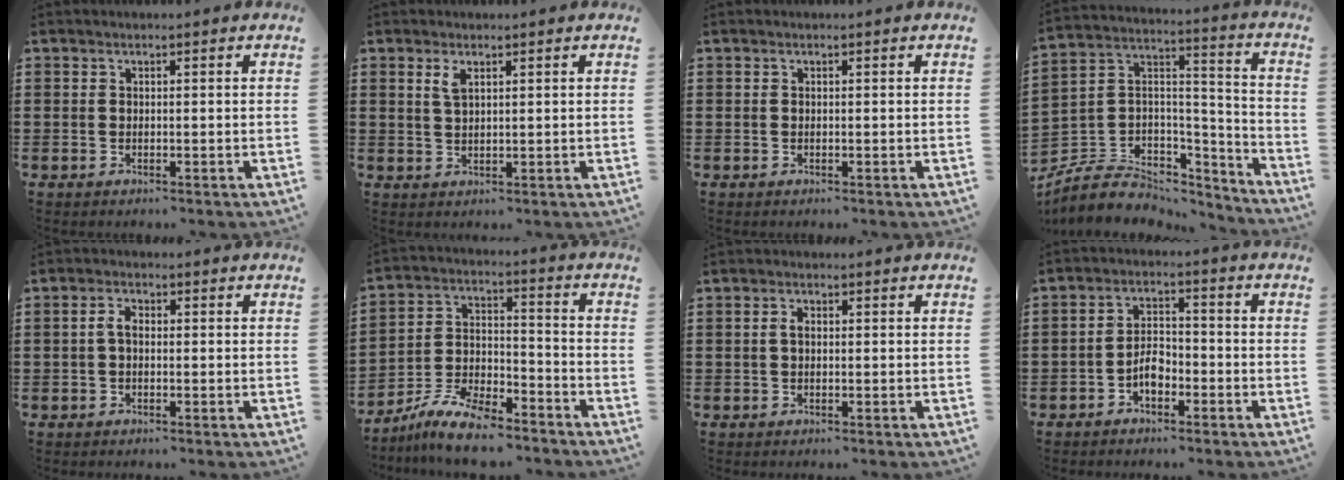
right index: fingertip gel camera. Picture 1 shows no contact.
{"total": 2.1, "force": [1.2, 0.7, 1.6], "torque": [-0.035, 0.003, 0.020]}
{"total": 0.0}
{"total": 5.6, "force": [-3.6, 4.2, 1.0], "torque": [-0.039, -0.008, -0.068]}
{"total": 2.2, "force": [-0.2, 1.0, 1.9], "torque": [-0.044, 0.000, -0.007]}
{"total": 9.0, "force": [-7.8, 2.0, 3.9], "torque": [-0.084, 0.019, -0.152]}
{"total": 1.3, "force": [0.1, 0.6, 1.2], "torque": [-0.023, 0.004, 0.000]}
{"total": 4.3, "force": [-2.2, 2.2, 2.9], "torque": [-0.067, 0.001, -0.045]}